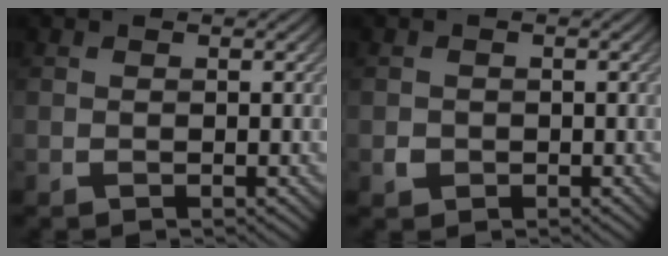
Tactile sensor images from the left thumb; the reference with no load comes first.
{"total": 1.2, "force": [-0.4, 1.1, 0.3], "torque": [-0.003, -0.007, -0.009]}